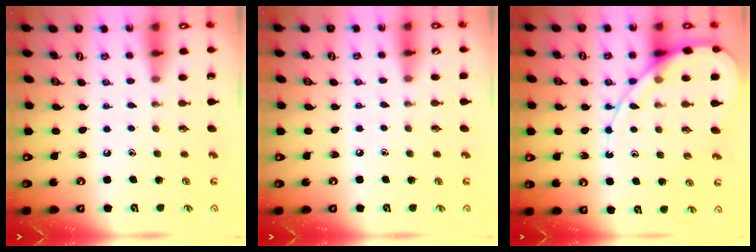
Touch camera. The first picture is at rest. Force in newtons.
{"total": 2.3, "press": 2.3, "slide": 0.4}
{"total": 13.8, "press": 13.8, "slide": 1.3}